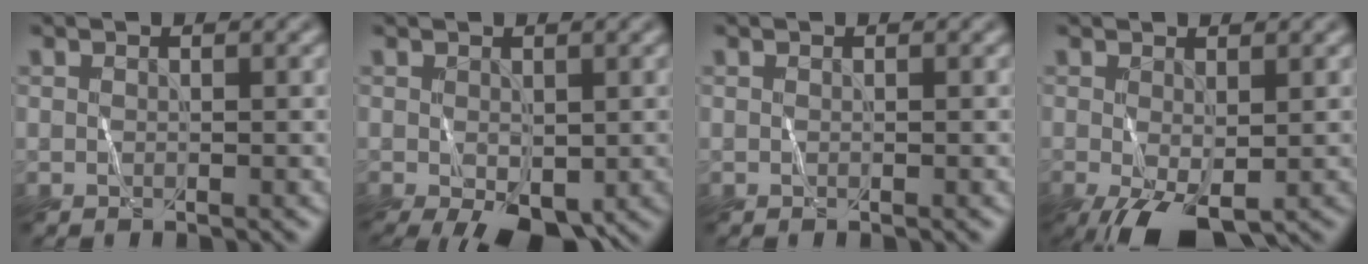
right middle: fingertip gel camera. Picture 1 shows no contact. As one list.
[{"total": 4.5, "force": [-1.4, 2.4, 3.6], "torque": [-0.079, -0.002, -0.018]}, {"total": 0.0}, {"total": 4.5, "force": [-1.7, 1.9, 3.7], "torque": [-0.082, -0.005, -0.025]}]